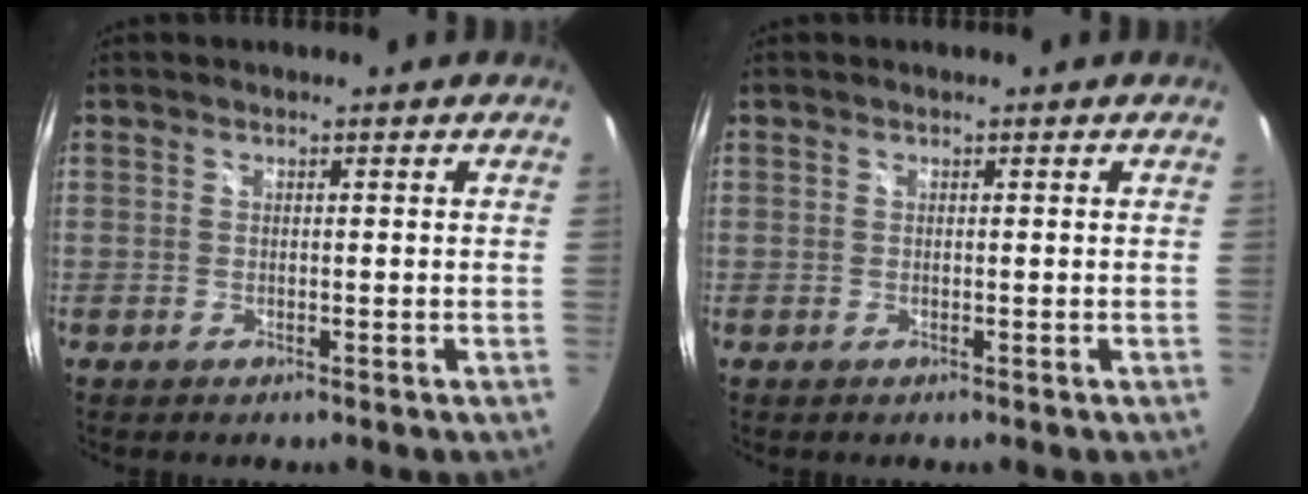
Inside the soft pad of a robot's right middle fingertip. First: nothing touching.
{"total": 0.0}